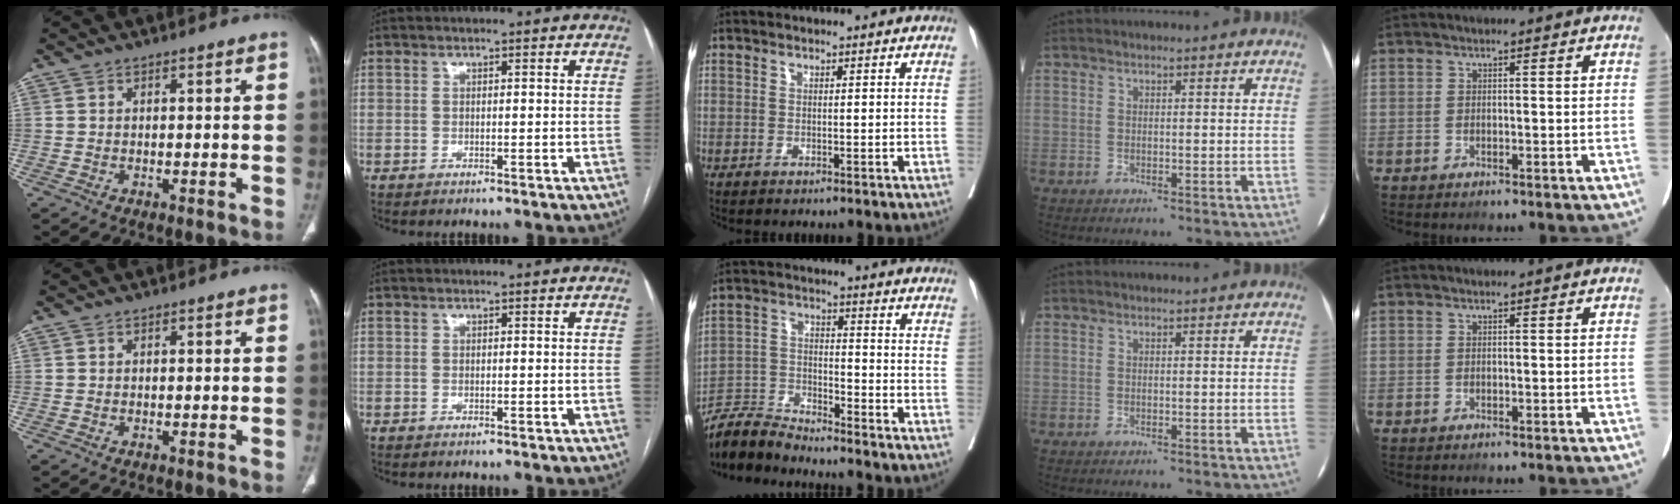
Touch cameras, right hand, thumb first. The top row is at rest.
{"middle": {"total": 6.9, "force": [-6.9, 0.0, 0.1], "torque": [-0.006, 0.000, -0.132]}}